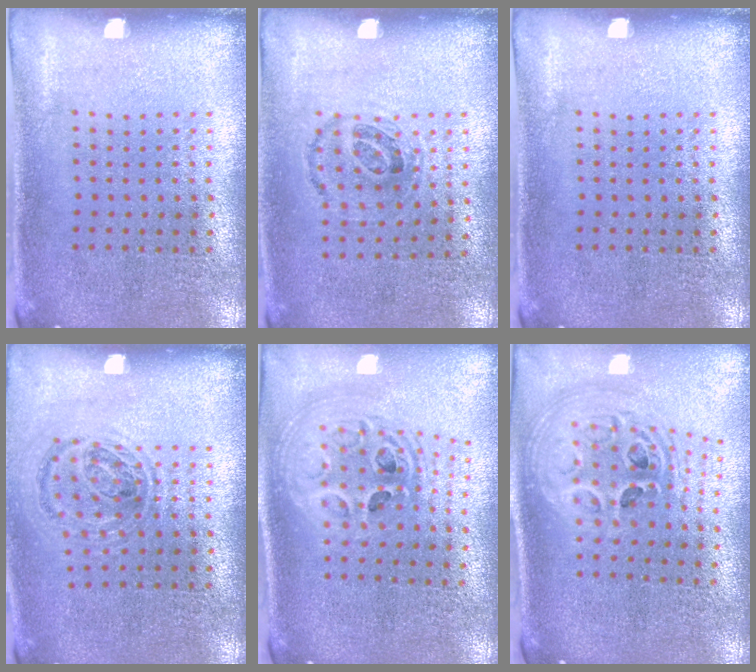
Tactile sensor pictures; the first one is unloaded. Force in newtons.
{"total": 0.9, "press": 0.7, "slide": 0.6}
{"total": 0.0}
{"total": 0.9, "press": 0.9, "slide": 0.2}
{"total": 2.3, "press": 1.8, "slide": 1.5}
{"total": 2.5, "press": 1.8, "slide": 1.7}